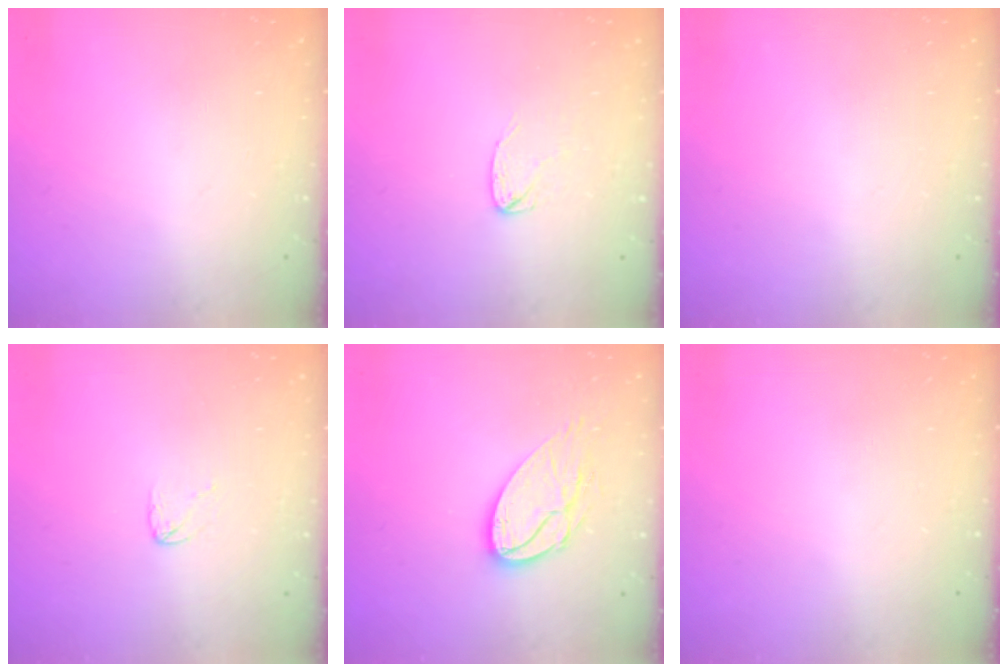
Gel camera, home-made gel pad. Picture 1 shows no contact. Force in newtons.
{"total": 4.8, "press": 4.8, "slide": 0.4}
{"total": 0.0}
{"total": 3.0, "press": 2.9, "slide": 0.2}
{"total": 11.2, "press": 11.2, "slide": 0.5}
{"total": 0.0}